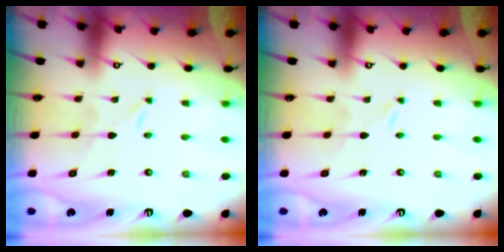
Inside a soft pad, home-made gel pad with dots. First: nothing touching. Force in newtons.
{"total": 0.0}